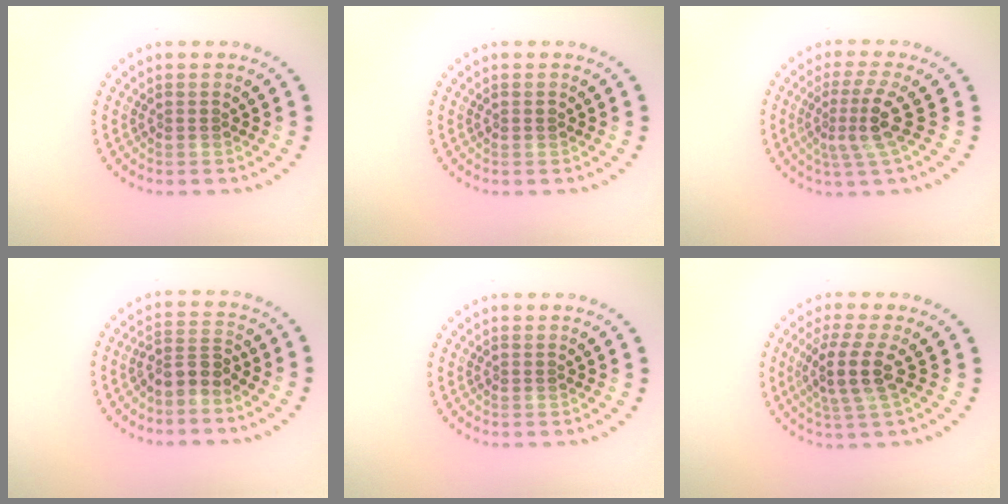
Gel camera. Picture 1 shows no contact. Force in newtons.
{"total": 0.6, "press": 0.6, "slide": 0.0}
{"total": 3.6, "press": 2.5, "slide": 2.6}
{"total": 2.6, "press": 2.0, "slide": 1.7}
{"total": 0.0}
{"total": 3.5, "press": 2.8, "slide": 2.2}